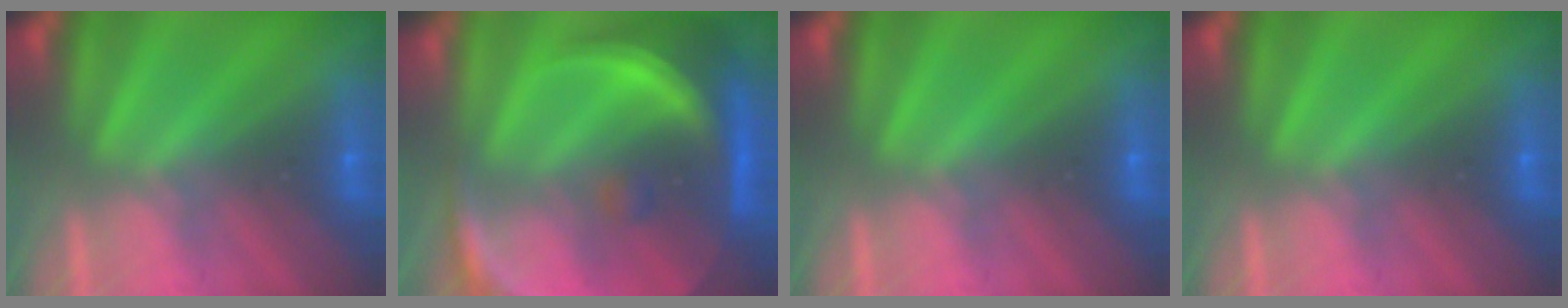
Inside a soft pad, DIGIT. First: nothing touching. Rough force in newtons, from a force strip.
{"total": 8.3}
{"total": 0.0}
{"total": 0.0}